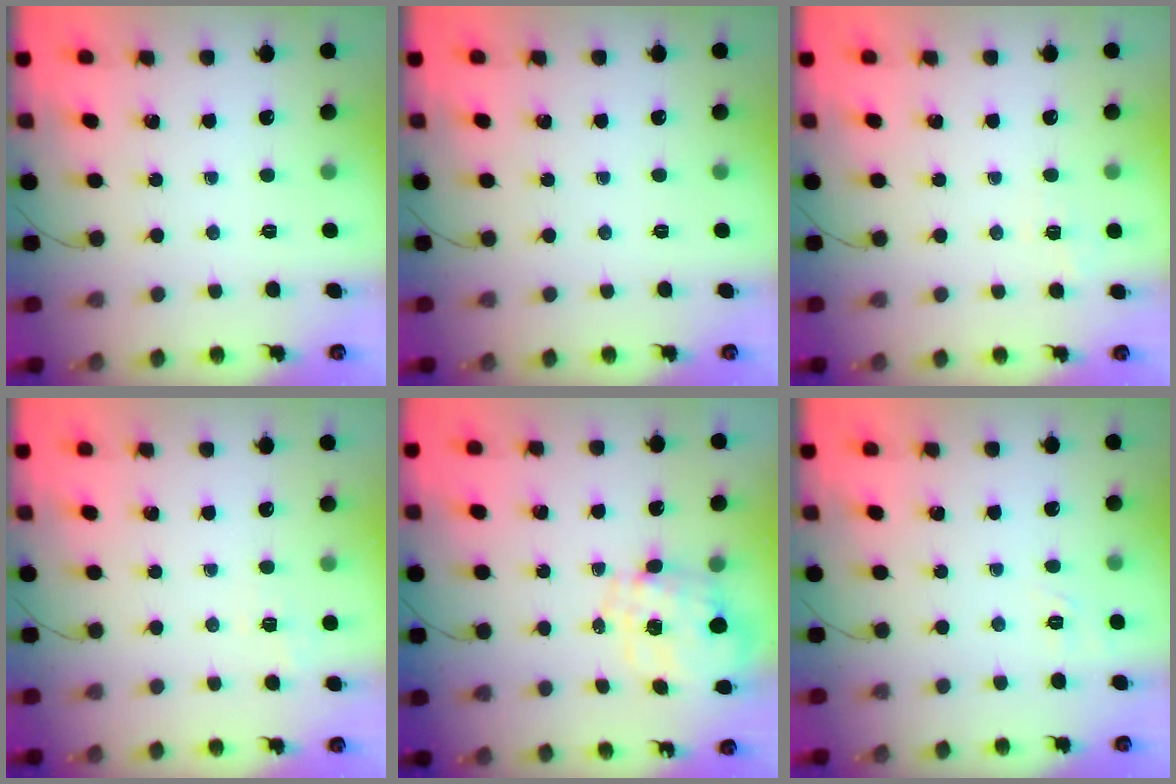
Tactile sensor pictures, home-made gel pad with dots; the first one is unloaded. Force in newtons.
{"total": 0.0}
{"total": 1.2, "press": 0.0, "slide": 1.2}
{"total": 1.2, "press": 0.0, "slide": 1.2}
{"total": 2.0, "press": 1.7, "slide": 1.1}
{"total": 1.7, "press": 0.2, "slide": 1.7}